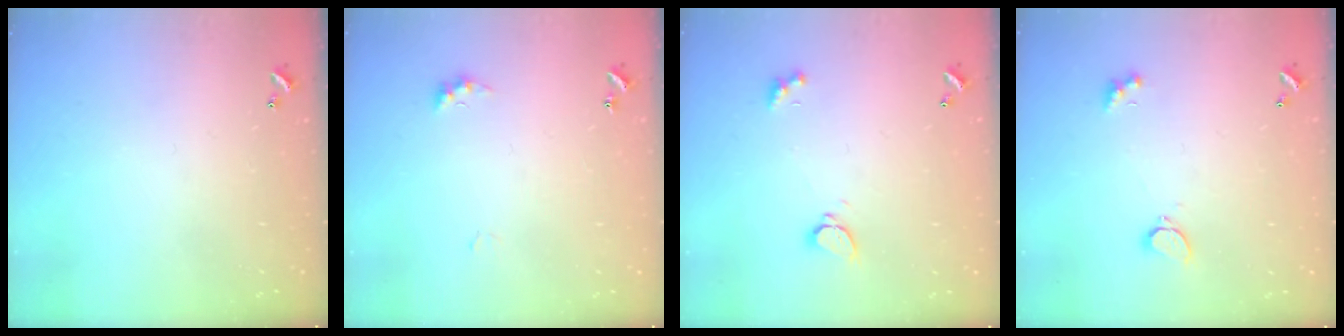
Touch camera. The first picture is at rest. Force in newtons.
{"total": 3.9, "press": 3.9, "slide": 0.7}
{"total": 1.8, "press": 1.8, "slide": 0.3}
{"total": 2.1, "press": 2.0, "slide": 0.6}